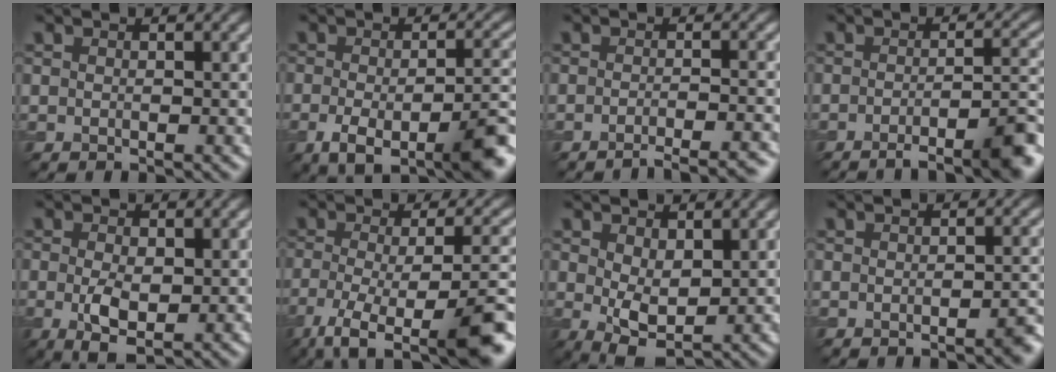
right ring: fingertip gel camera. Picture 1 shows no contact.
{"total": 7.6, "force": [-3.2, 2.5, 6.5], "torque": [-0.114, -0.011, -0.053]}
{"total": 5.0, "force": [-4.0, 1.2, 2.9], "torque": [-0.023, 0.005, -0.048]}
{"total": 6.2, "force": [-3.7, 1.2, 4.8], "torque": [-0.053, 0.007, -0.058]}
{"total": 3.9, "force": [-0.3, 1.9, 3.4], "torque": [-0.070, -0.007, -0.002]}
{"total": 12.1, "force": [-6.9, 3.4, 9.3], "torque": [-0.149, -0.012, -0.106]}
{"total": 4.4, "force": [0.8, 2.4, 3.6], "torque": [-0.073, -0.008, 0.022]}
{"total": 1.5, "force": [-0.9, 0.3, 1.2], "torque": [-0.010, 0.003, -0.014]}